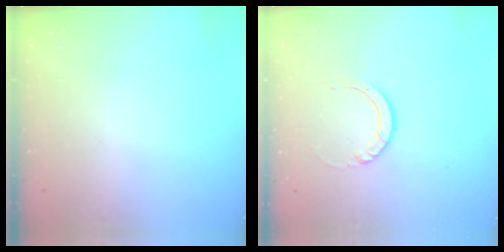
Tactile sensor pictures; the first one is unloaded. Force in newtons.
{"total": 3.2, "press": 3.2, "slide": 0.3}